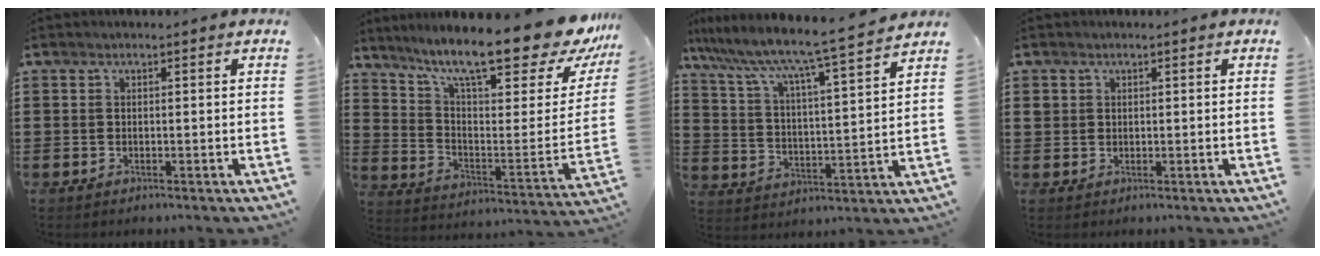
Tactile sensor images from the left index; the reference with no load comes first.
{"total": 15.6, "force": [12.5, 2.1, 9.1], "torque": [-0.171, -0.095, 0.204]}
{"total": 6.3, "force": [5.7, -0.5, 2.8], "torque": [-0.081, -0.055, 0.084]}
{"total": 1.4, "force": [0.6, 1.1, 0.4], "torque": [-0.011, 0.006, 0.012]}